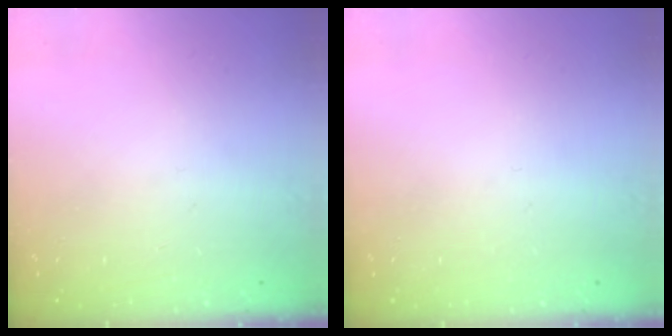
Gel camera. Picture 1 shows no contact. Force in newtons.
{"total": 0.0}